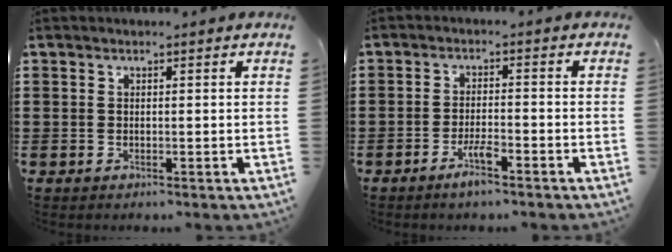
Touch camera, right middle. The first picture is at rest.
{"total": 3.7, "force": [-2.5, 0.5, 2.7], "torque": [-0.053, 0.003, -0.047]}